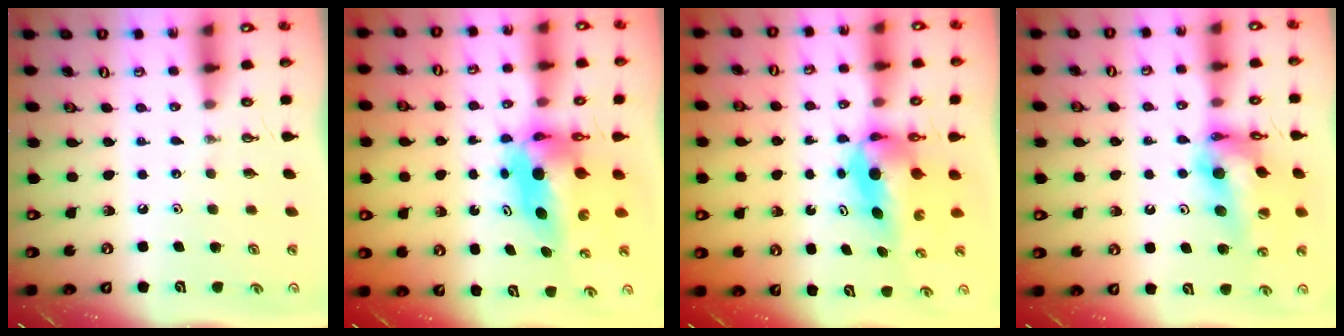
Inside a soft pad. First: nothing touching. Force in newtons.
{"total": 7.2, "press": 7.2, "slide": 0.4}
{"total": 6.6, "press": 6.2, "slide": 2.3}
{"total": 16.5, "press": 16.4, "slide": 1.8}